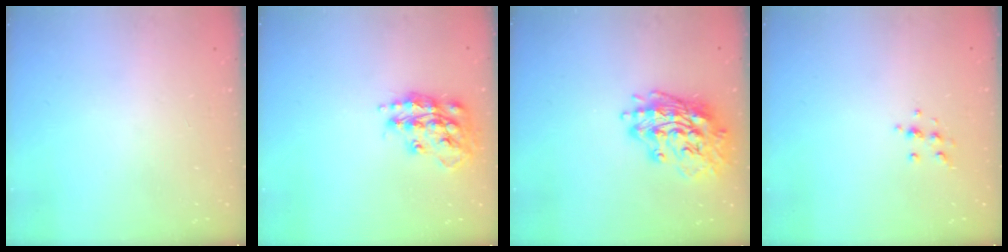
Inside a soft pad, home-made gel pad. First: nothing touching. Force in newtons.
{"total": 15.5, "press": 15.4, "slide": 1.3}
{"total": 17.1, "press": 16.9, "slide": 2.4}
{"total": 6.2, "press": 6.2, "slide": 0.8}